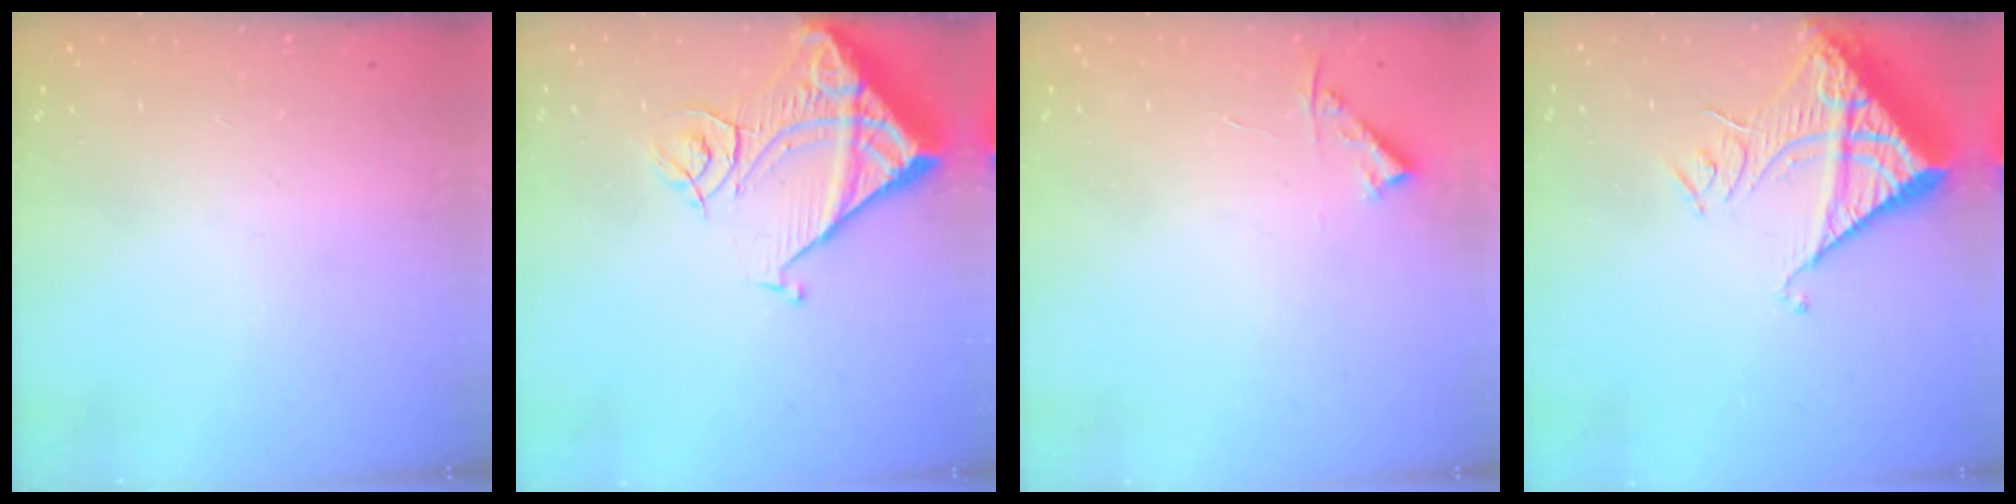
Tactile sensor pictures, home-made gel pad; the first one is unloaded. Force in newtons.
{"total": 13.6, "press": 13.6, "slide": 1.6}
{"total": 3.4, "press": 3.4, "slide": 0.4}
{"total": 13.1, "press": 13.0, "slide": 1.7}